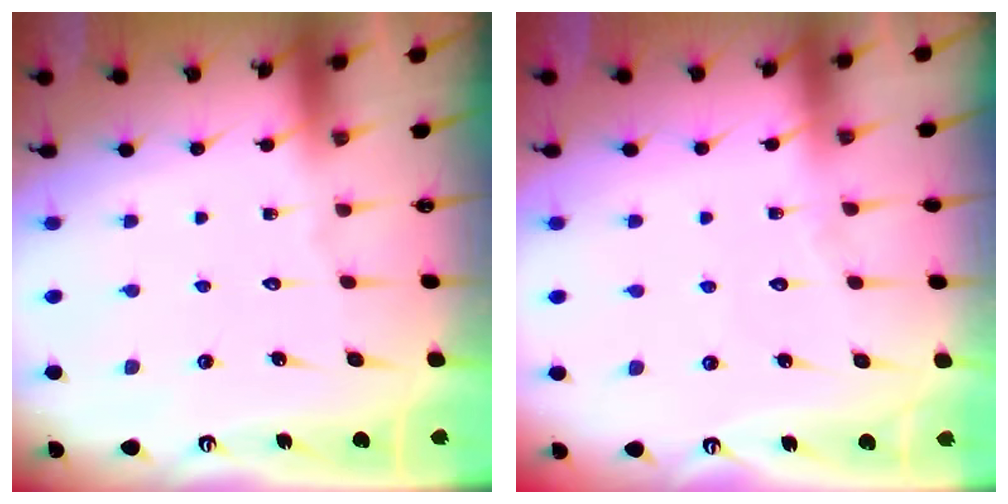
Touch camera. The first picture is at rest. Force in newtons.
{"total": 3.2, "press": 3.1, "slide": 0.5}